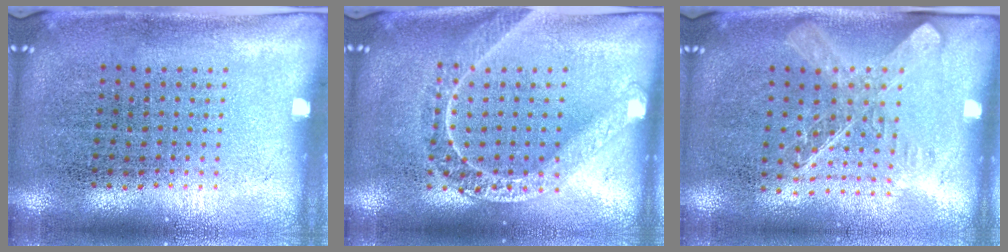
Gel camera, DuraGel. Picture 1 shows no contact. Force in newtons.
{"total": 1.4, "press": 1.4, "slide": 0.2}
{"total": 1.5, "press": 1.3, "slide": 0.8}